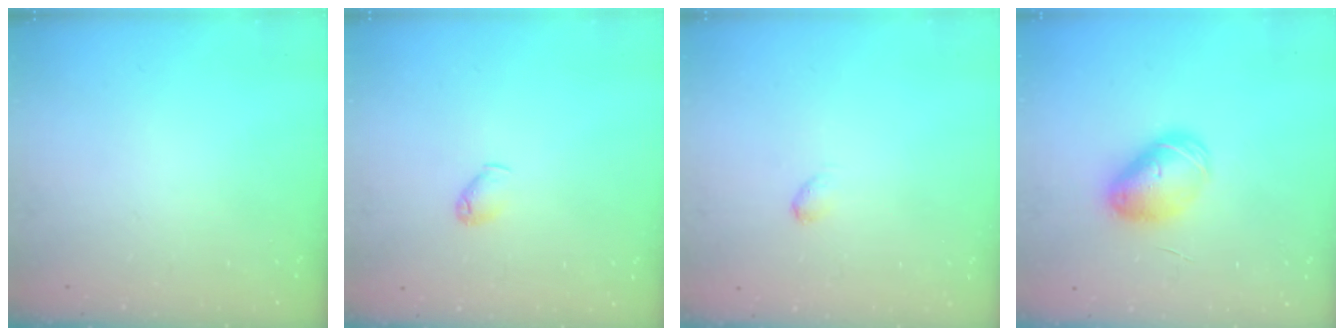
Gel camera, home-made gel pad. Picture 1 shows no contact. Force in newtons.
{"total": 4.2, "press": 4.1, "slide": 0.9}
{"total": 2.7, "press": 2.7, "slide": 0.5}
{"total": 9.1, "press": 9.0, "slide": 1.5}